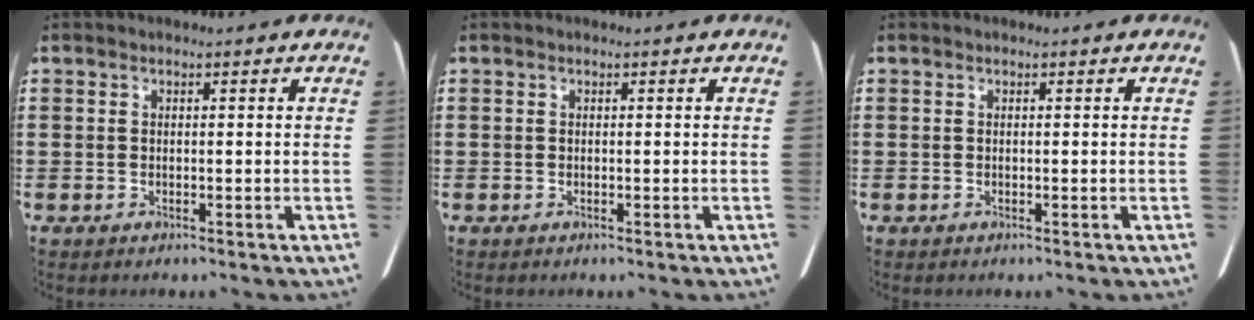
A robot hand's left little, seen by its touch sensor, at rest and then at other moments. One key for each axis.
{"total": 0.0}
{"total": 0.0}